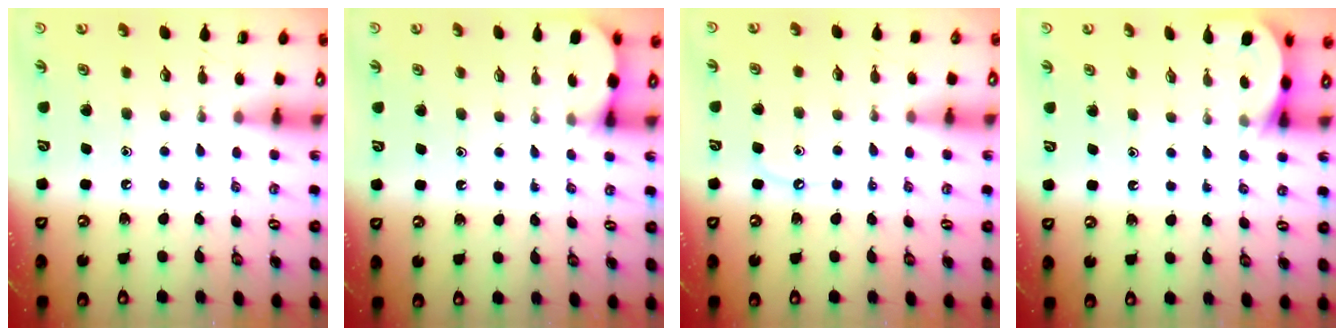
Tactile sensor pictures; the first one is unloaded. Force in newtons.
{"total": 2.9, "press": 2.9, "slide": 0.3}
{"total": 4.6, "press": 4.5, "slide": 0.7}
{"total": 4.1, "press": 4.0, "slide": 0.4}